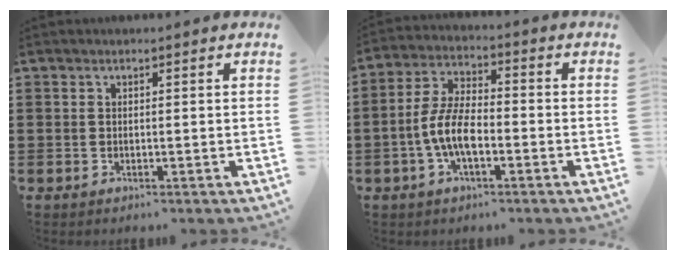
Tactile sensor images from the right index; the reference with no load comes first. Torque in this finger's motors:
{"motor_torque": [1.53, -0.61, 0.97, 0.21]}